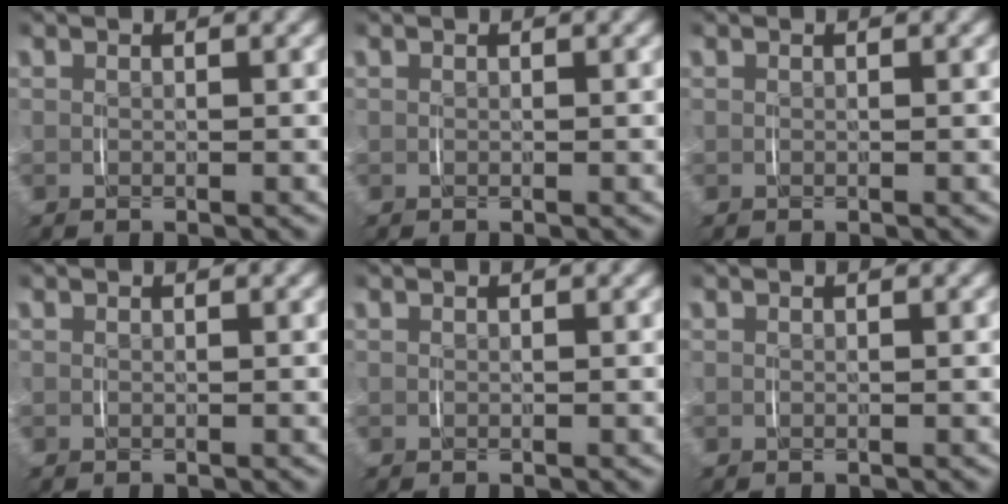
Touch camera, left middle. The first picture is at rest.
{"total": 0.0}
{"total": 0.0}
{"total": 0.0}
{"total": 0.0}
{"total": 0.0}